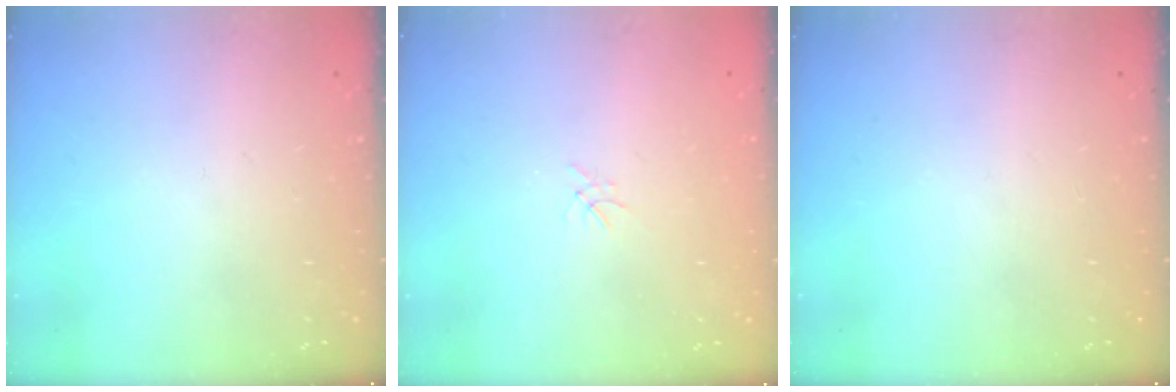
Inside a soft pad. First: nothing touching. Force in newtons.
{"total": 0.0}
{"total": 0.0}